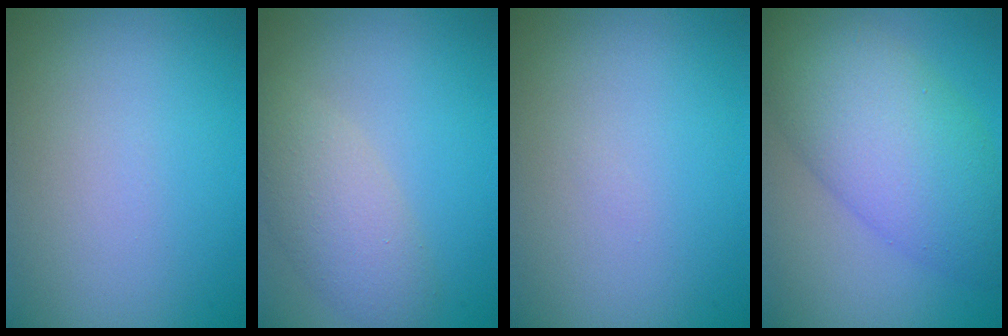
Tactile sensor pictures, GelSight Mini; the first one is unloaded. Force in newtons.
{"total": 4.0, "press": 4.0, "slide": 0.2}
{"total": 0.0}
{"total": 8.2, "press": 8.2, "slide": 0.2}